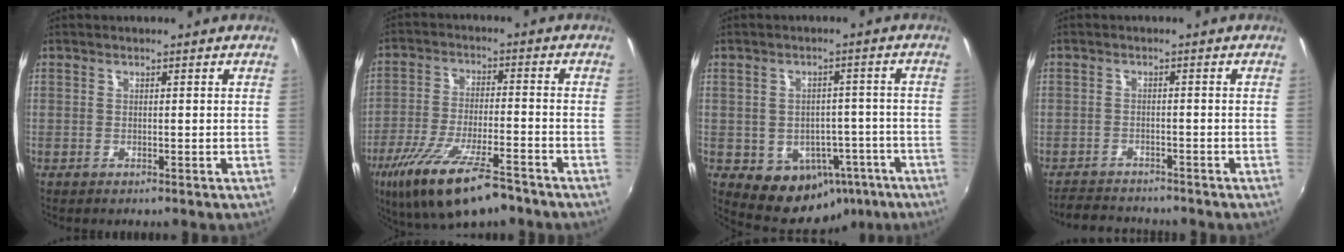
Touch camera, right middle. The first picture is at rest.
{"total": 16.3, "force": [-11.0, 4.3, 11.3], "torque": [-0.226, -0.043, -0.191]}
{"total": 11.2, "force": [-5.7, 8.8, 4.1], "torque": [-0.077, 0.025, -0.043]}
{"total": 5.9, "force": [-5.5, 1.6, 1.1], "torque": [-0.044, -0.002, -0.092]}